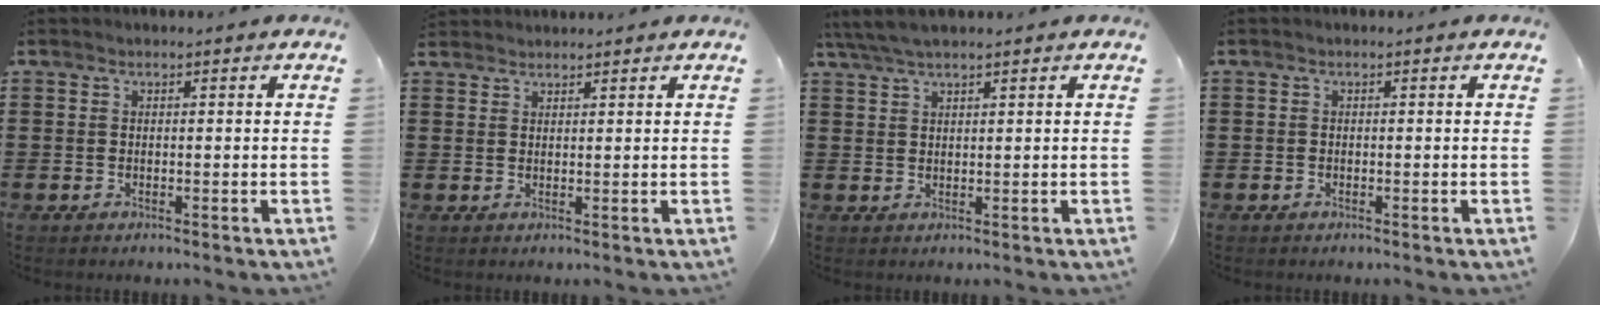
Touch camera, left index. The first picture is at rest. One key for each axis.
{"total": 1.3, "fx": 1.3, "fy": 0.1, "fz": 0.0, "tx": -0.002, "ty": 0.001, "tz": 0.025}
{"total": 3.2, "fx": 2.4, "fy": 0.2, "fz": 2.0, "tx": -0.043, "ty": 0.000, "tz": 0.045}
{"total": 0.6, "fx": -0.5, "fy": 0.2, "fz": 0.1, "tx": -0.002, "ty": 0.002, "tz": -0.011}